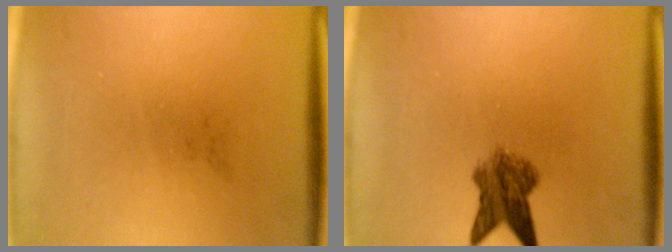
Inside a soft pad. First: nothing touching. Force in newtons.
{"total": 5.1}